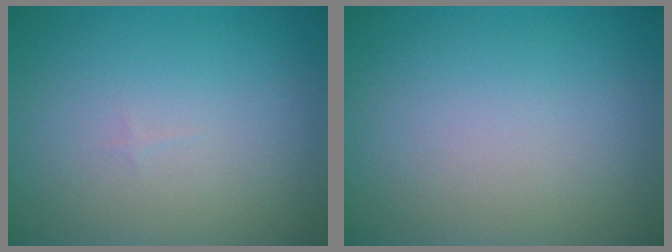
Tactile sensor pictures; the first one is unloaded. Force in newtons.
{"total": 0.0}